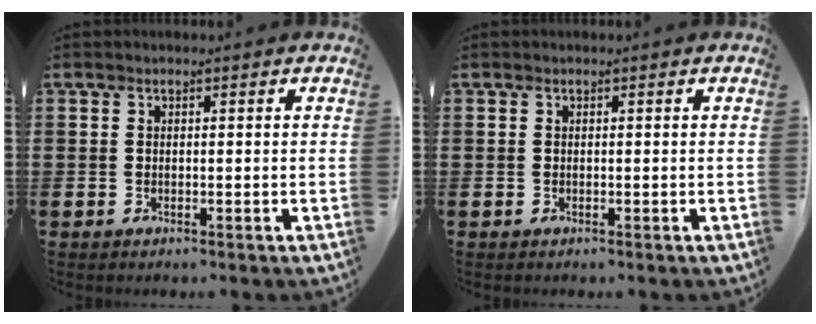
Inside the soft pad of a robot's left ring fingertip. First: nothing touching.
{"total": 0.0}